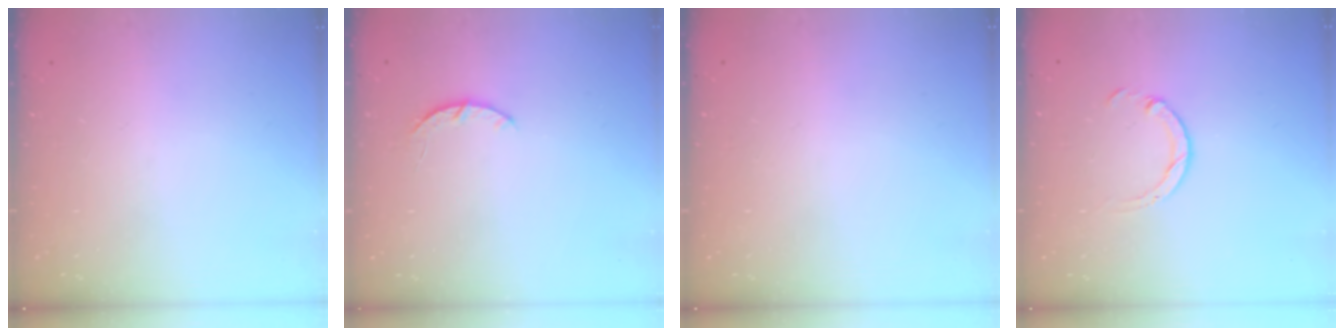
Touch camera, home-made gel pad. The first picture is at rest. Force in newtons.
{"total": 2.9, "press": 2.8, "slide": 0.5}
{"total": 2.6, "press": 2.6, "slide": 0.2}
{"total": 4.6, "press": 4.6, "slide": 0.3}